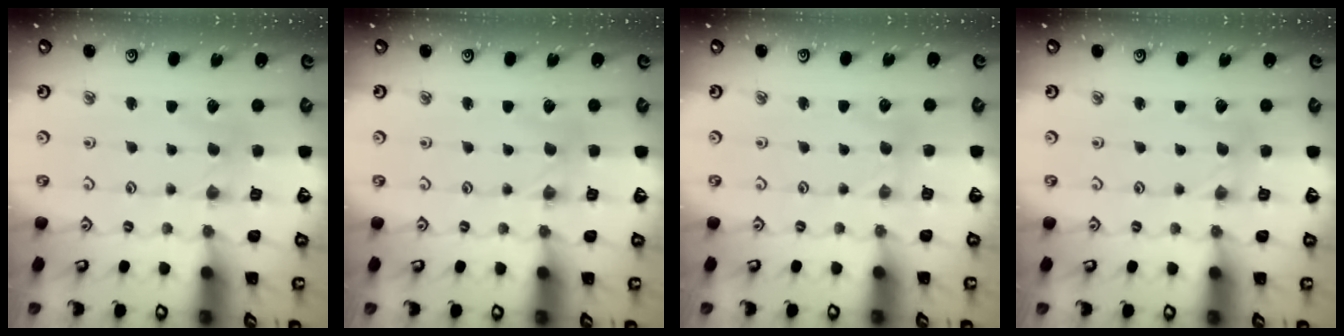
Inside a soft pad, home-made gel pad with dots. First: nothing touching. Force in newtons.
{"total": 0.0}
{"total": 2.0, "press": 2.0, "slide": 0.3}
{"total": 0.0}